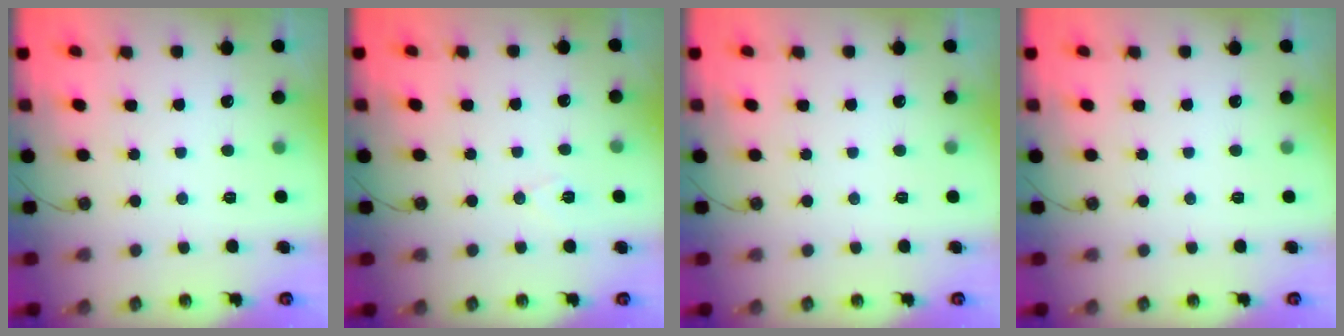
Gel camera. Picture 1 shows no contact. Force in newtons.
{"total": 5.7, "press": 3.6, "slide": 4.4}
{"total": 0.0}
{"total": 0.0}